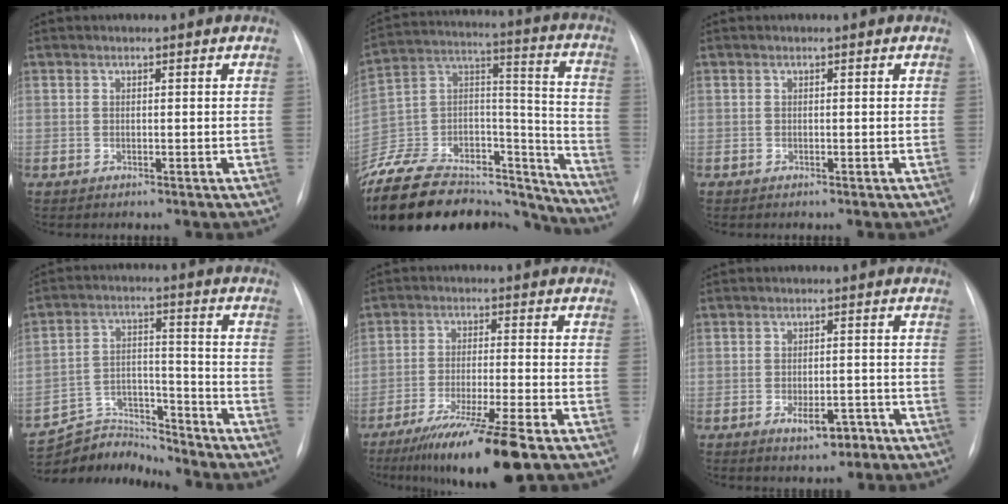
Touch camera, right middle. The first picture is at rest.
{"total": 33.7, "force": [-29.2, 11.4, 12.4], "torque": [-0.249, 0.013, -0.445]}
{"total": 0.0}
{"total": 8.9, "force": [-8.7, 0.8, -1.4], "torque": [0.026, 0.036, -0.157]}
{"total": 12.7, "force": [-8.5, -0.5, 9.3], "torque": [-0.163, -0.041, -0.143]}
{"total": 4.0, "force": [-2.3, 1.6, 2.8], "torque": [-0.040, 0.003, -0.029]}